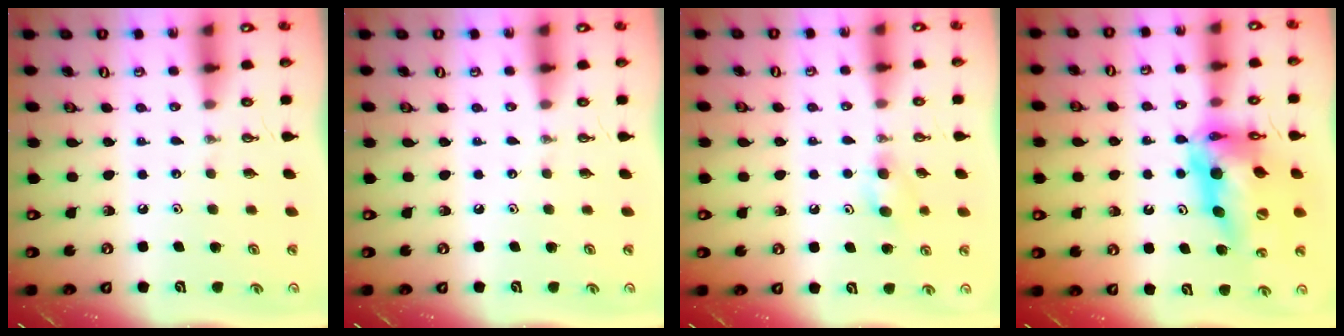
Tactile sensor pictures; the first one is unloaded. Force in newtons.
{"total": 0.0}
{"total": 5.5, "press": 5.3, "slide": 1.4}
{"total": 18.9, "press": 18.8, "slide": 2.0}